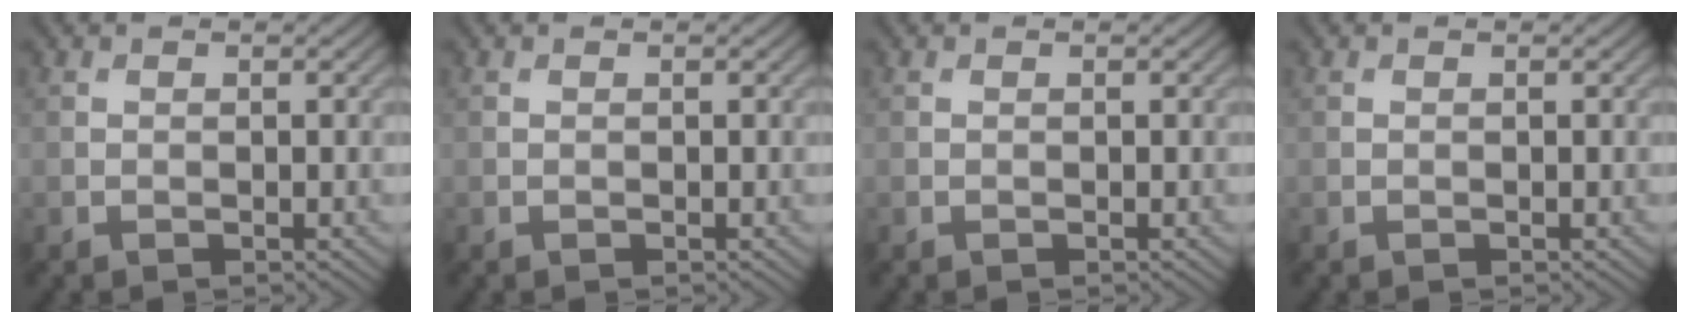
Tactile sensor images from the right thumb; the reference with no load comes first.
{"total": 0.0}
{"total": 0.0}
{"total": 0.0}